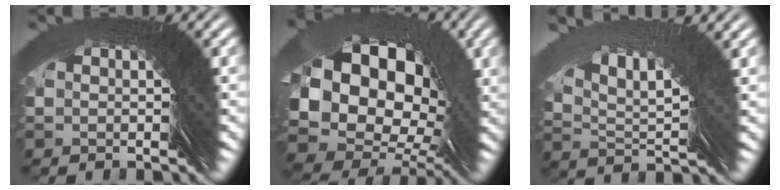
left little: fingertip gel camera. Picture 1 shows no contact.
{"total": 9.5, "force": [0.2, 8.4, 4.6], "torque": [-0.096, -0.010, -0.003]}
{"total": 5.5, "force": [4.6, -2.6, 1.5], "torque": [-0.012, 0.052, 0.064]}